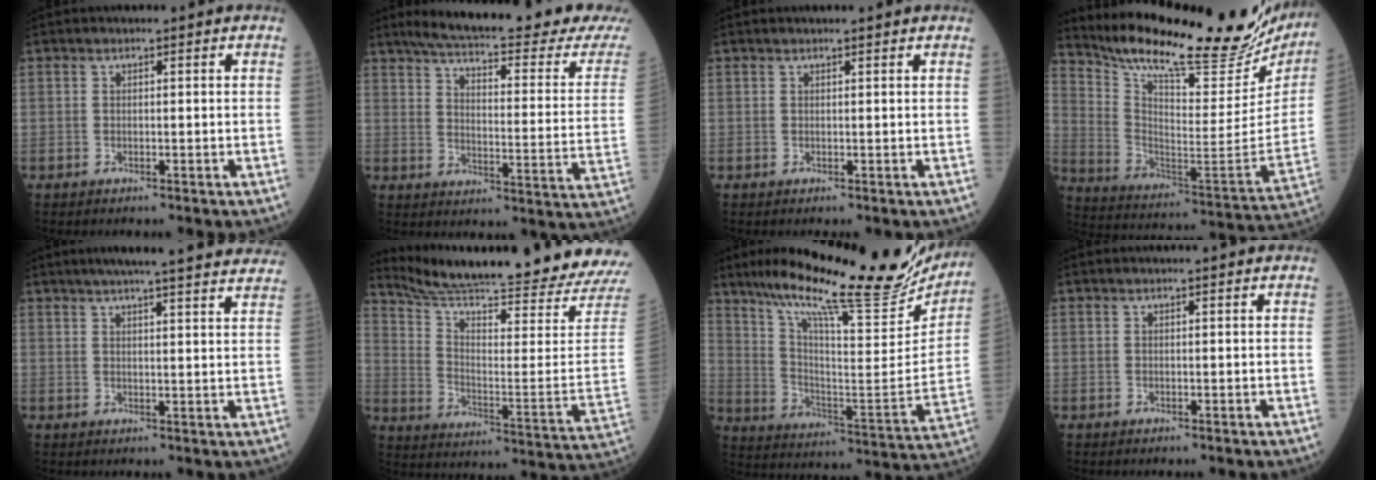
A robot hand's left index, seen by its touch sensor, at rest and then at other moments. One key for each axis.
{"total": 24.8, "fx": 22.4, "fy": 1.0, "fz": 10.6, "tx": -0.153, "ty": -0.065, "tz": 0.284}
{"total": 2.3, "fx": 2.1, "fy": 0.6, "fz": 0.9, "tx": -0.008, "ty": 0.020, "tz": 0.031}
{"total": 30.1, "fx": 26.1, "fy": 5.3, "fz": 14.0, "tx": -0.230, "ty": -0.076, "tz": 0.366}
{"total": 21.4, "fx": 19.0, "fy": 1.9, "fz": 9.5, "tx": -0.137, "ty": 0.010, "tz": 0.238}
{"total": 27.7, "fx": 25.8, "fy": -1.9, "fz": 10.0, "tx": -0.173, "ty": -0.132, "tz": 0.349}
{"total": 29.0, "fx": 24.0, "fy": 4.6, "fz": 15.7, "tx": -0.259, "ty": -0.042, "tz": 0.342}
{"total": 1.6, "fx": 1.4, "fy": 0.5, "fz": 0.6, "tx": -0.007, "ty": 0.018, "tz": 0.021}